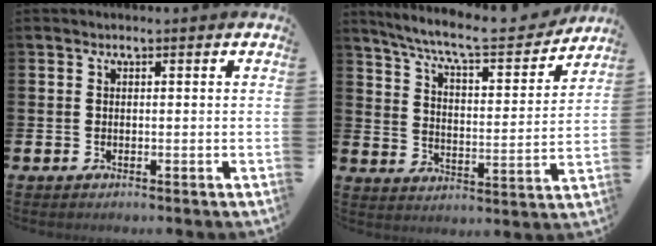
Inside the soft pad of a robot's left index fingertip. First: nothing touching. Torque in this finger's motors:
{"motor_torque": [1.01, -1.13, 0.20, 0.15]}